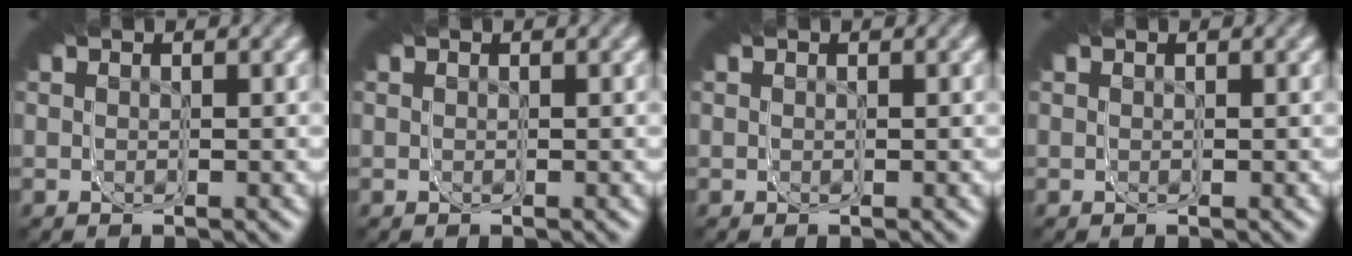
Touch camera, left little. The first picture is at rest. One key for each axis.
{"total": 0.0}
{"total": 0.0}
{"total": 0.0}